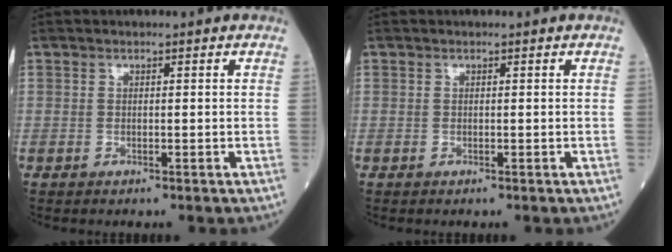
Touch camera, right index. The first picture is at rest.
{"total": 0.0}